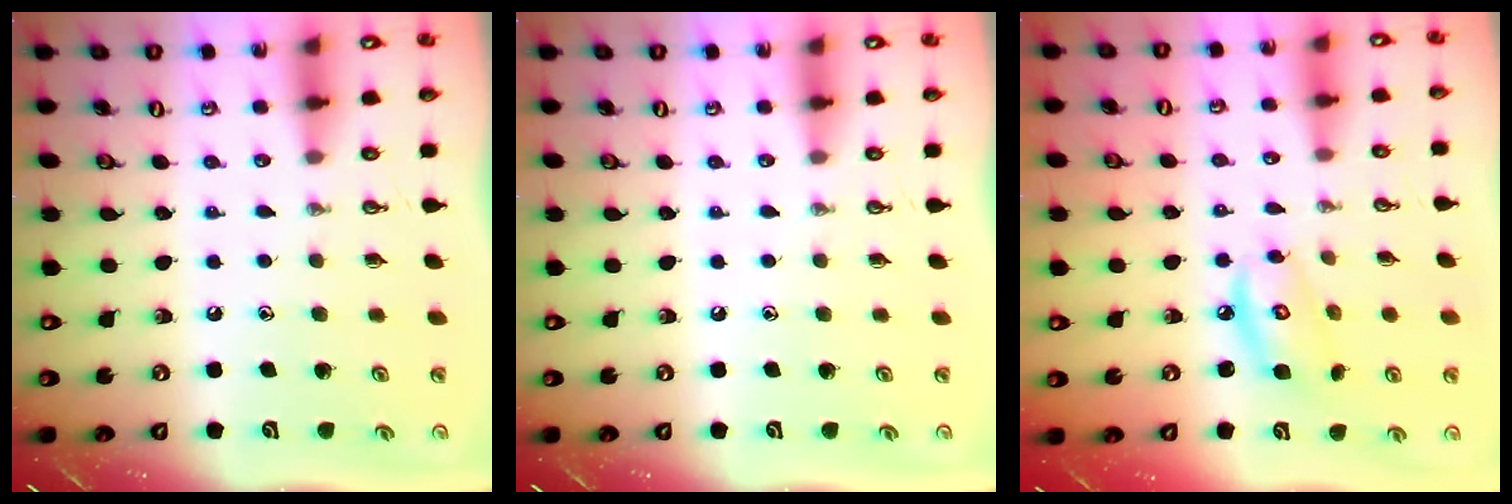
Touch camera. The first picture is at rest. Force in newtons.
{"total": 0.0}
{"total": 7.2, "press": 7.1, "slide": 0.5}